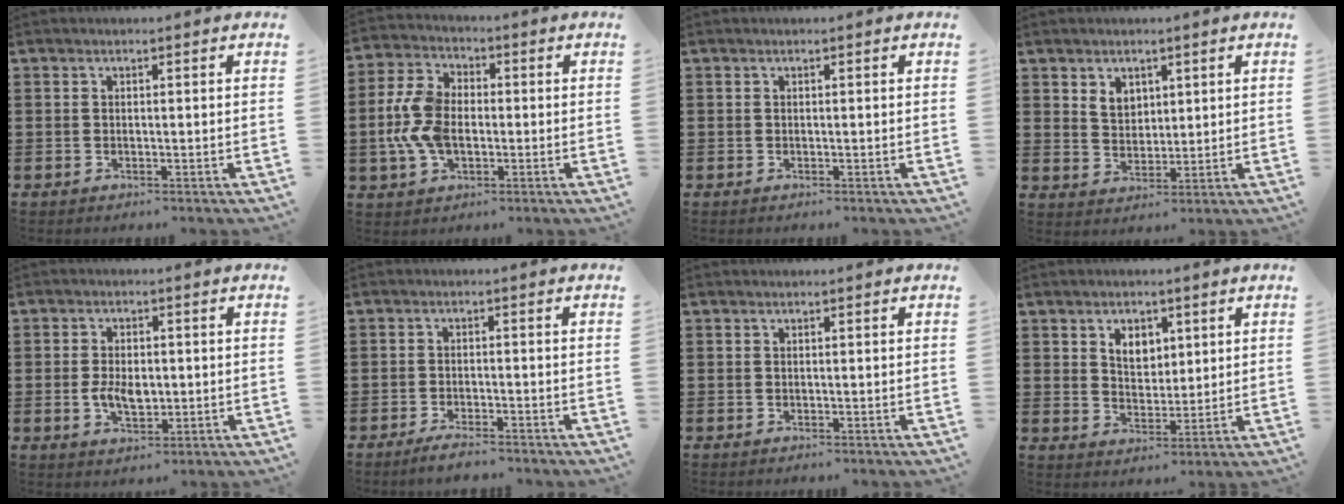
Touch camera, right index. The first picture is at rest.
{"total": 8.6, "force": [-1.0, 5.6, 6.4], "torque": [-0.159, 0.004, -0.024]}
{"total": 0.0}
{"total": 3.7, "force": [2.3, 2.7, 1.1], "torque": [-0.032, 0.010, 0.043]}
{"total": 4.5, "force": [-0.5, 2.7, 3.6], "torque": [-0.067, 0.001, -0.013]}
{"total": 2.3, "force": [-2.2, 0.1, 0.7], "torque": [-0.015, 0.003, -0.042]}
{"total": 0.0}
{"total": 4.1, "force": [2.0, 3.0, 2.0], "torque": [-0.042, 0.009, 0.034]}